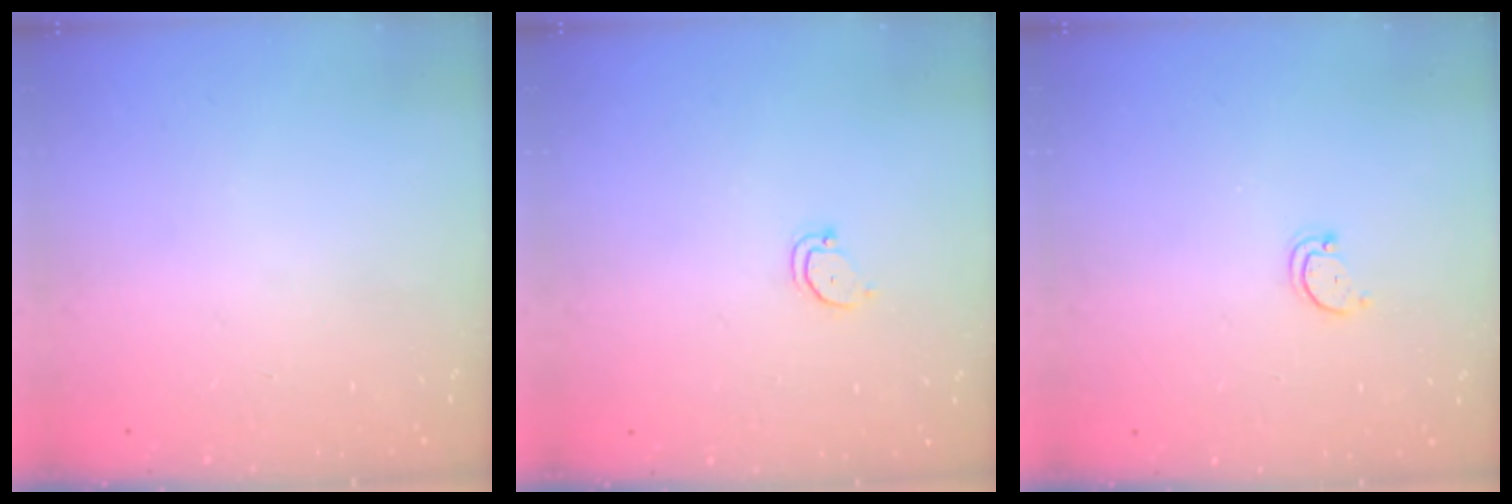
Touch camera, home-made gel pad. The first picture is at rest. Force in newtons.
{"total": 2.5, "press": 2.5, "slide": 0.3}
{"total": 2.8, "press": 2.7, "slide": 0.3}